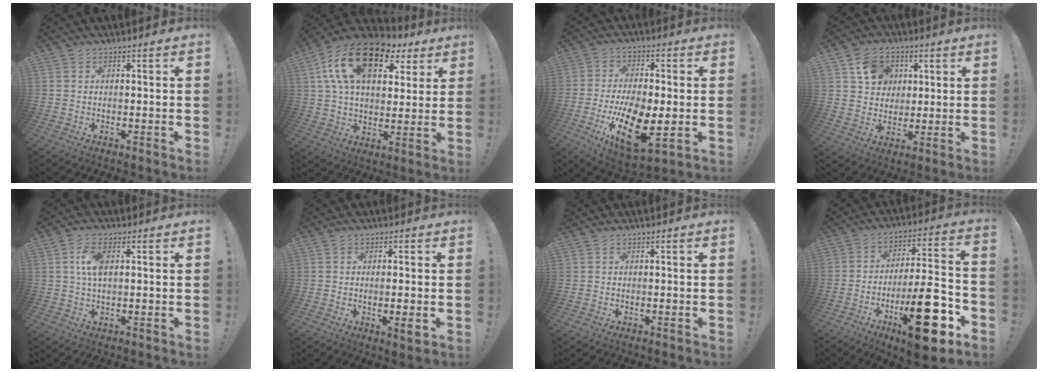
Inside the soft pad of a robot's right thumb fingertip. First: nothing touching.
{"total": 20.1, "force": [9.2, 11.0, 14.1], "torque": [-0.233, -0.039, 0.162]}
{"total": 17.9, "force": [-4.8, 8.4, 15.1], "torque": [-0.254, 0.014, -0.068]}
{"total": 10.6, "force": [4.2, 9.1, 3.2], "torque": [-0.036, -0.018, 0.087]}
{"total": 6.2, "force": [1.2, 3.1, 5.2], "torque": [-0.093, 0.000, 0.017]}
{"total": 3.8, "force": [-0.7, 0.1, 3.7], "torque": [-0.049, -0.010, -0.011]}
{"total": 0.0}
{"total": 23.4, "force": [-10.1, 7.3, 19.8], "torque": [-0.317, 0.063, -0.151]}